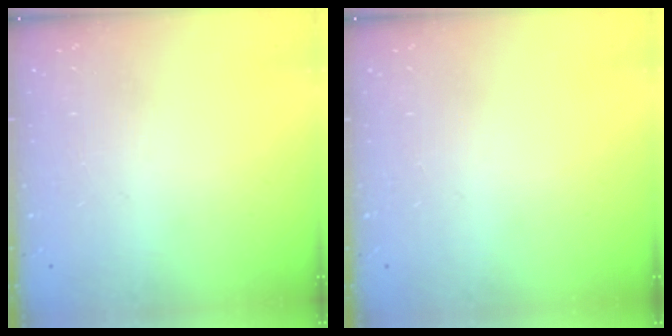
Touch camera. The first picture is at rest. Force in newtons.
{"total": 0.0}